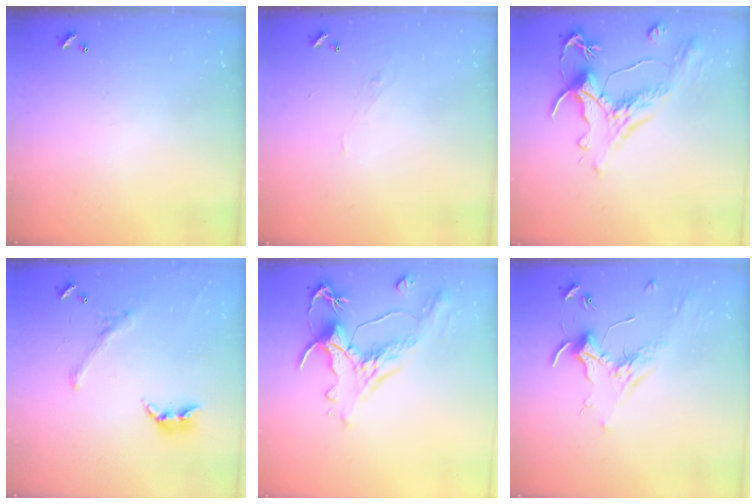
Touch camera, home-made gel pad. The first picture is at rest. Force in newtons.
{"total": 2.0, "press": 1.9, "slide": 0.5}
{"total": 1.6, "press": 0.4, "slide": 1.6}
{"total": 1.2, "press": 0.5, "slide": 1.1}
{"total": 1.6, "press": 0.4, "slide": 1.6}
{"total": 1.7, "press": 1.5, "slide": 0.7}